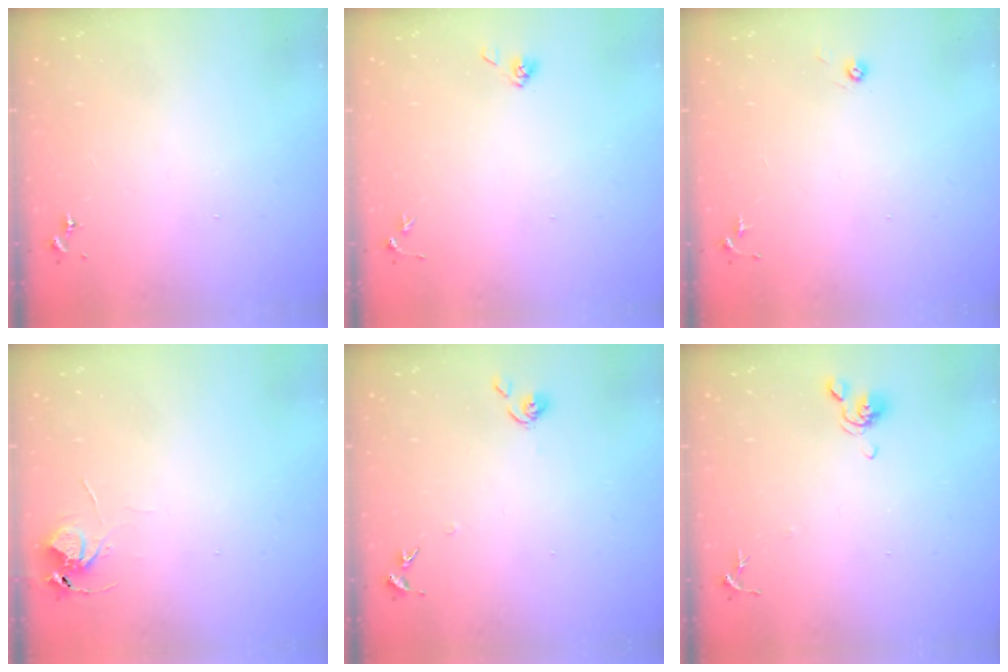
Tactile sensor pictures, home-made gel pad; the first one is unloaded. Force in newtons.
{"total": 3.8, "press": 3.4, "slide": 1.7}
{"total": 3.1, "press": 3.0, "slide": 0.8}
{"total": 5.7, "press": 5.7, "slide": 0.3}
{"total": 6.7, "press": 6.7, "slide": 0.6}
{"total": 6.9, "press": 6.7, "slide": 1.6}